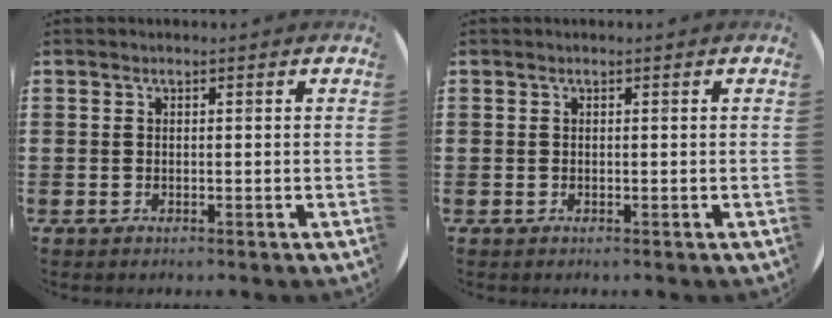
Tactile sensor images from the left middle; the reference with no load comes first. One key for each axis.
{"total": 0.0}